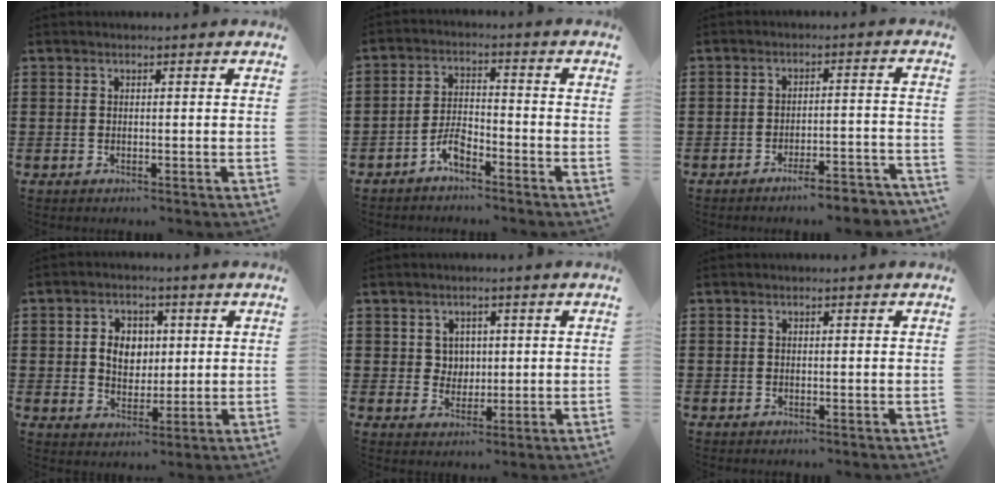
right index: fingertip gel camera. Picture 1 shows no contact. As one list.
[{"total": 4.0, "force": [-3.0, 1.5, 2.1], "torque": [-0.053, 0.006, -0.063]}, {"total": 4.2, "force": [-3.8, 0.1, 1.7], "torque": [-0.028, -0.003, -0.072]}, {"total": 5.3, "force": [0.6, 4.3, 3.1], "torque": [-0.067, 0.012, 0.005]}, {"total": 2.9, "force": [1.0, 2.7, 0.8], "torque": [-0.027, 0.011, 0.016]}, {"total": 0.0}]